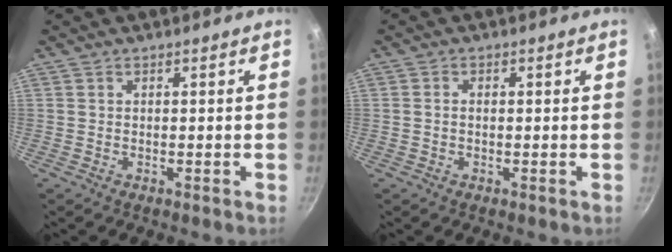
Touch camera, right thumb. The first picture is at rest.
{"total": 1.2, "force": [-0.1, 0.8, 0.8], "torque": [-0.015, 0.004, -0.003]}